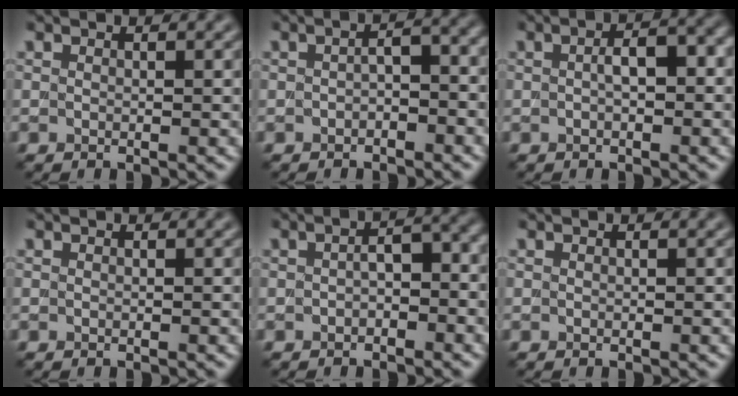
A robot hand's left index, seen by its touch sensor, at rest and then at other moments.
{"total": 2.1, "force": [-0.6, 0.7, 1.9], "torque": [-0.032, 0.008, -0.012]}
{"total": 3.4, "force": [0.2, 1.2, 3.2], "torque": [-0.050, 0.008, 0.004]}
{"total": 0.0}
{"total": 2.6, "force": [-0.5, 1.1, 2.3], "torque": [-0.039, 0.009, -0.009]}
{"total": 0.0}